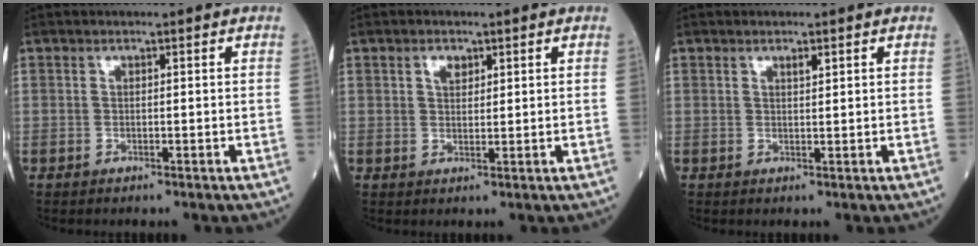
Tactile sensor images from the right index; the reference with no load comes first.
{"total": 2.0, "force": [1.1, 1.2, 1.2], "torque": [-0.021, 0.002, 0.019]}
{"total": 1.0, "force": [0.7, 0.2, 0.7], "torque": [-0.016, -0.002, 0.012]}